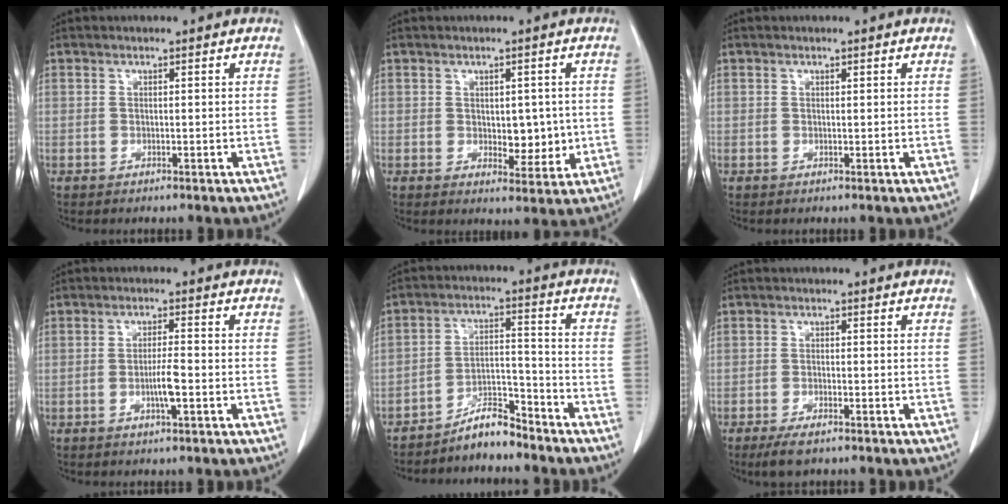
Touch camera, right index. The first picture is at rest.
{"total": 4.8, "force": [0.0, 2.7, 3.9], "torque": [-0.044, -0.006, 0.009]}
{"total": 0.0}
{"total": 3.5, "force": [-1.1, 0.2, 3.4], "torque": [-0.063, -0.002, -0.020]}
{"total": 6.1, "force": [-5.5, 1.4, 2.0], "torque": [-0.035, 0.013, -0.100]}
{"total": 3.9, "force": [-2.8, 0.9, 2.6], "torque": [-0.055, -0.008, -0.047]}